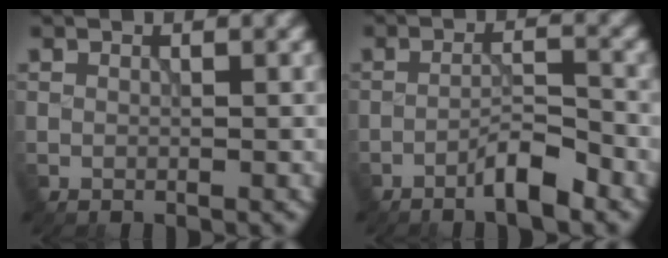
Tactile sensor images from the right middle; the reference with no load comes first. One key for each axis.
{"total": 3.5, "fx": -2.5, "fy": 0.5, "fz": 2.5, "tx": -0.041, "ty": 0.010, "tz": -0.048}